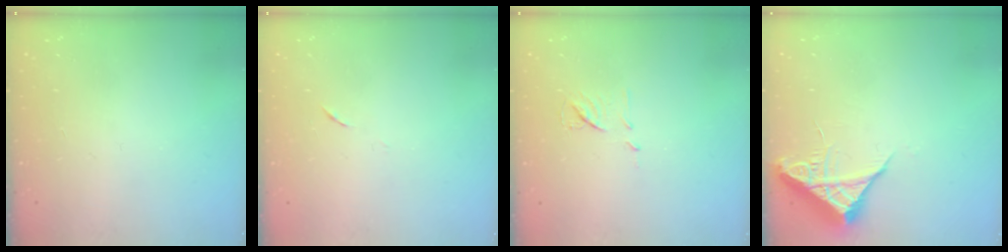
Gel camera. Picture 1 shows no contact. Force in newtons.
{"total": 3.5, "press": 3.4, "slide": 0.9}
{"total": 6.8, "press": 6.7, "slide": 0.6}
{"total": 6.7, "press": 6.7, "slide": 0.5}